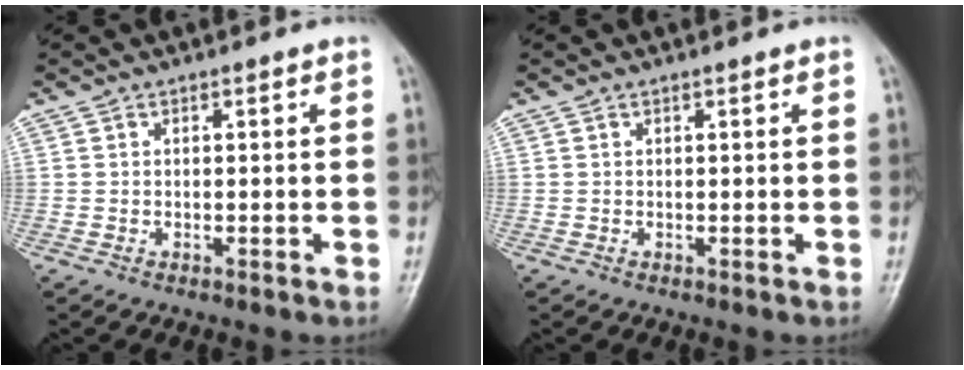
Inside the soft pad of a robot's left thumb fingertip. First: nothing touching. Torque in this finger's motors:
{"motor_torque": [-0.01, 0.02, -0.14, -0.03, 0.00]}